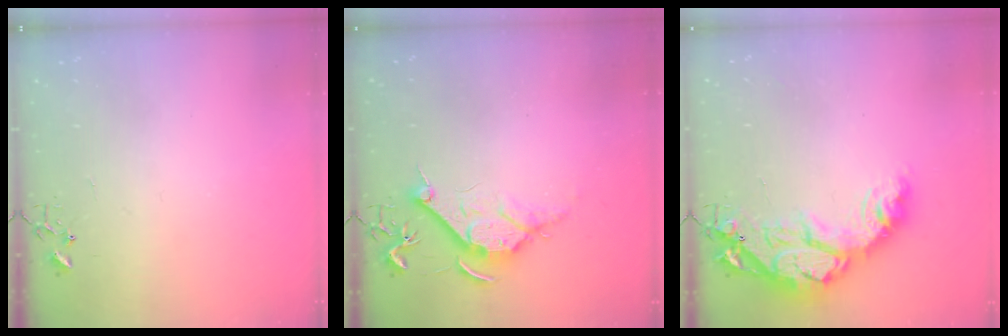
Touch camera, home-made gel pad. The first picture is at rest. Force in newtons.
{"total": 9.7, "press": 9.7, "slide": 0.7}
{"total": 19.9, "press": 19.8, "slide": 1.9}